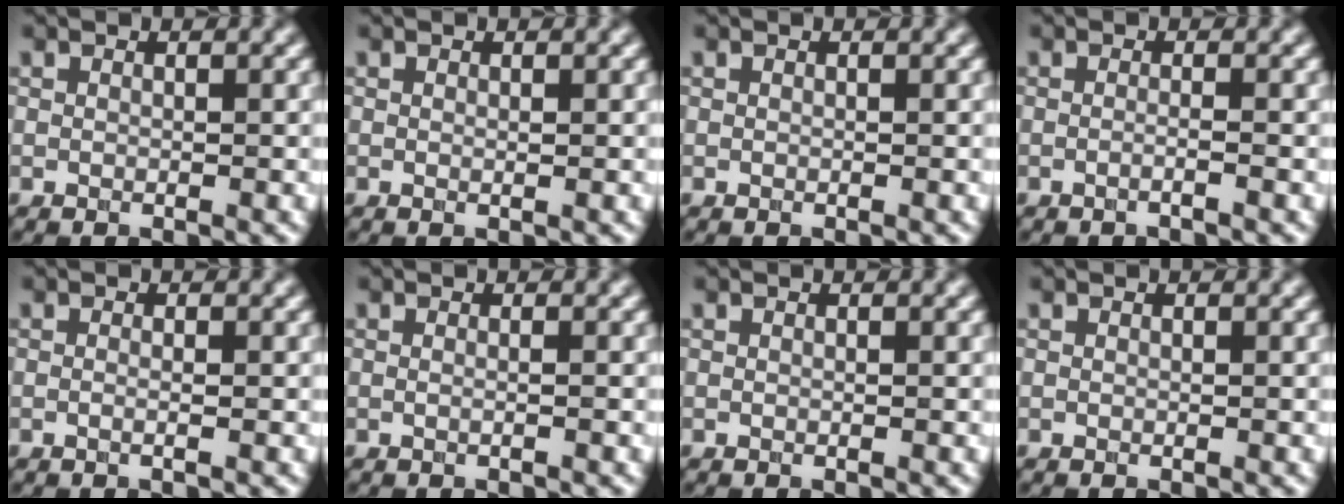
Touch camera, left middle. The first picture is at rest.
{"total": 0.0}
{"total": 0.0}
{"total": 1.3, "force": [-0.4, 0.4, 1.1], "torque": [-0.014, -0.007, -0.019]}
{"total": 1.0, "force": [0.0, 0.4, 0.9], "torque": [-0.008, -0.016, -0.007]}
{"total": 1.1, "force": [0.2, 0.6, 1.0], "torque": [-0.003, -0.012, -0.010]}
{"total": 0.0}
{"total": 0.0}